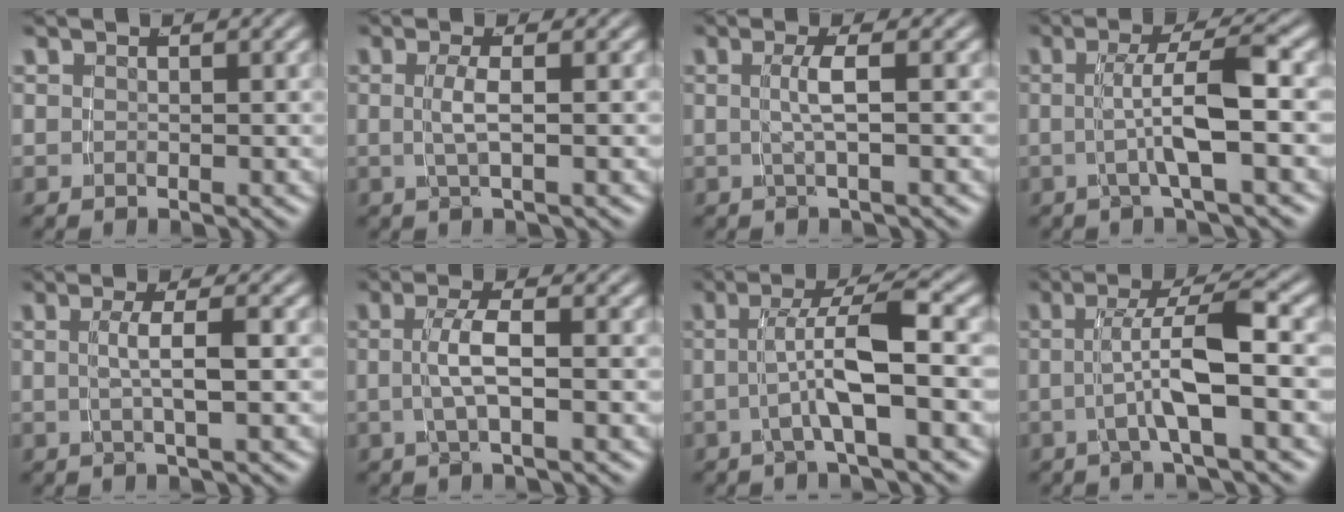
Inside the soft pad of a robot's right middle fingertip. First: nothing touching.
{"total": 2.0, "force": [0.0, -0.5, 2.0], "torque": [-0.039, -0.001, 0.004]}
{"total": 2.2, "force": [-0.1, -0.4, 2.2], "torque": [-0.041, 0.002, 0.002]}
{"total": 4.4, "force": [-0.8, 0.0, 4.3], "torque": [-0.067, 0.005, -0.013]}
{"total": 2.6, "force": [-0.1, -0.4, 2.6], "torque": [-0.045, 0.002, 0.002]}
{"total": 2.9, "force": [-0.2, 0.0, 2.9], "torque": [-0.058, 0.003, -0.001]}
{"total": 4.2, "force": [-0.3, 0.2, 4.2], "torque": [-0.075, 0.007, -0.005]}
{"total": 4.3, "force": [-0.4, 0.2, 4.3], "torque": [-0.080, 0.005, -0.007]}